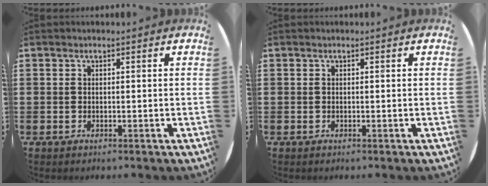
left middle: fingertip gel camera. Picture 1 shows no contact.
{"total": 0.0}